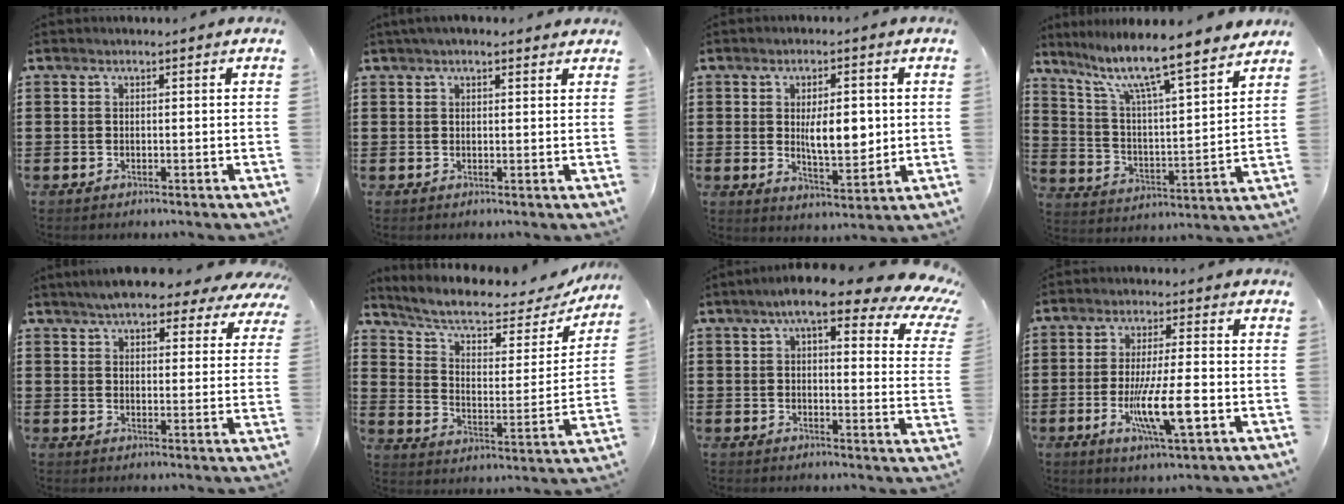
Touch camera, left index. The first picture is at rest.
{"total": 2.1, "force": [1.6, 0.7, 1.1], "torque": [-0.024, 0.007, 0.029]}
{"total": 7.2, "force": [0.8, 2.9, 6.5], "torque": [-0.099, -0.003, 0.008]}
{"total": 9.5, "force": [7.9, 0.5, 5.2], "torque": [-0.123, -0.059, 0.127]}
{"total": 6.0, "force": [5.3, 1.4, 2.4], "torque": [-0.060, -0.014, 0.093]}
{"total": 7.3, "force": [5.7, 1.9, 4.2], "torque": [-0.097, -0.036, 0.092]}
{"total": 10.0, "force": [6.9, 2.1, 7.0], "torque": [-0.123, -0.022, 0.113]}
{"total": 9.8, "force": [-2.7, 1.7, 9.3], "torque": [-0.174, -0.012, -0.048]}